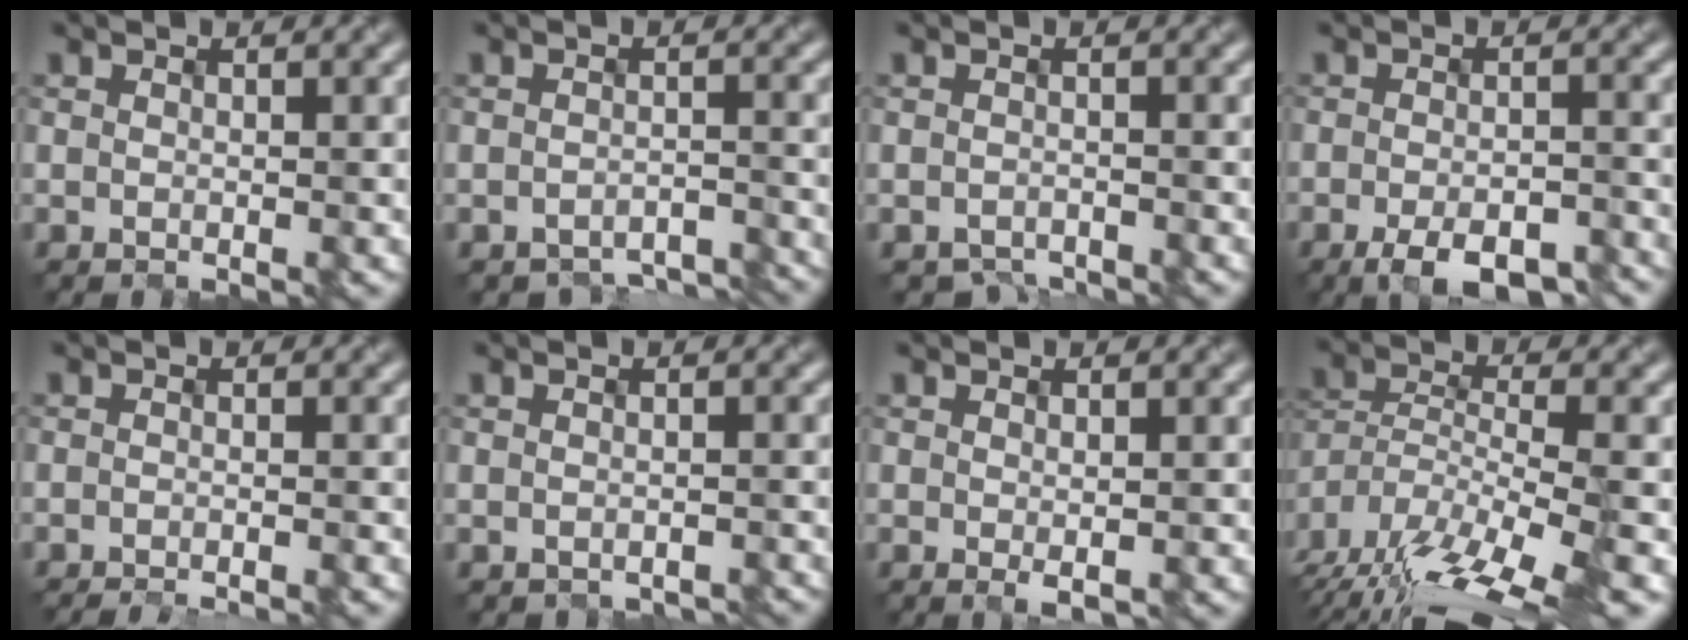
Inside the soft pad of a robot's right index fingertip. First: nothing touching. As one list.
[{"total": 4.4, "force": [-4.3, 0.9, 0.4], "torque": [-0.006, -0.014, -0.053]}, {"total": 2.4, "force": [-2.4, 0.2, -0.2], "torque": [0.005, -0.006, -0.041]}, {"total": 5.0, "force": [-3.4, 1.7, 3.3], "torque": [-0.050, -0.004, -0.048]}, {"total": 1.8, "force": [-1.5, 0.2, 0.9], "torque": [0.002, -0.005, -0.028]}, {"total": 1.9, "force": [-1.9, 0.1, -0.2], "torque": [0.006, -0.007, -0.026]}, {"total": 0.6, "force": [-0.1, 0.2, 0.6], "torque": [-0.008, -0.003, 0.003]}, {"total": 14.5, "force": [-11.5, 4.5, 7.6], "torque": [-0.136, -0.019, -0.169]}]